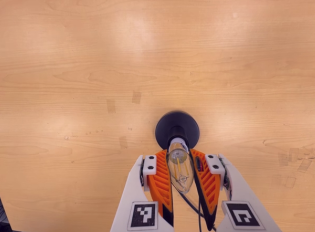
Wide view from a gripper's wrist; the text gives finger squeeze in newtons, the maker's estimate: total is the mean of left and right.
{"total": 19.1, "left": 20.9, "right": 17.3}